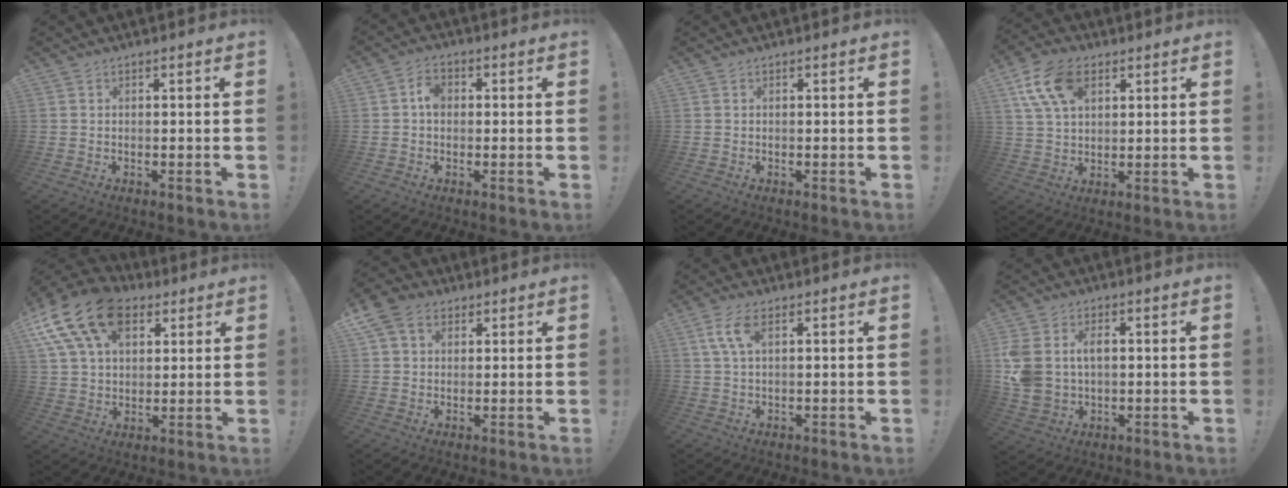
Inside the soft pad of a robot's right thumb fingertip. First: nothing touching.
{"total": 4.3, "force": [-0.1, 3.1, 2.9], "torque": [-0.040, 0.006, -0.004]}
{"total": 0.0}
{"total": 13.7, "force": [5.7, 8.5, 9.2], "torque": [-0.161, -0.011, 0.107]}
{"total": 18.7, "force": [9.0, 12.3, 10.8], "torque": [-0.193, -0.039, 0.167]}
{"total": 9.0, "force": [4.1, 6.7, 4.5], "torque": [-0.074, -0.007, 0.083]}
{"total": 6.2, "force": [2.1, 2.5, 5.3], "torque": [-0.096, 0.005, 0.038]}
{"total": 9.6, "force": [2.2, 7.4, 5.7], "torque": [-0.115, -0.006, 0.043]}